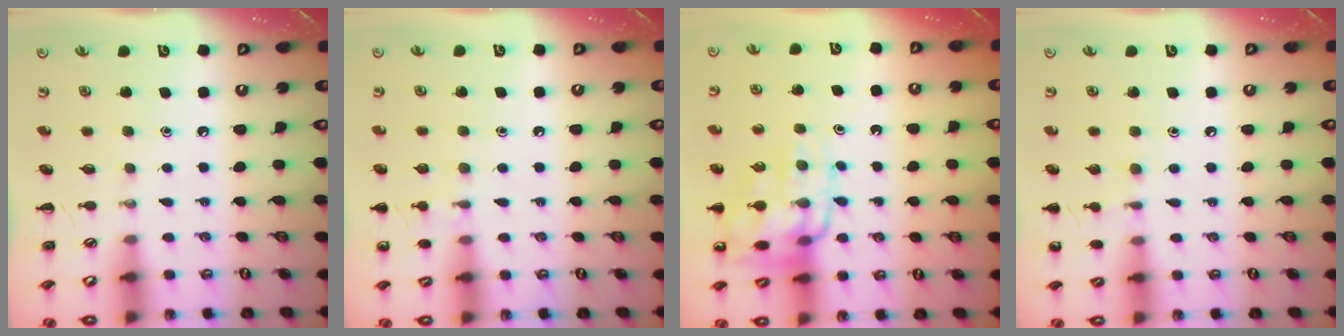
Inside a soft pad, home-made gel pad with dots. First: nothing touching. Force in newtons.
{"total": 6.4, "press": 6.1, "slide": 2.1}
{"total": 14.2, "press": 14.1, "slide": 1.8}
{"total": 6.0, "press": 5.8, "slide": 1.7}